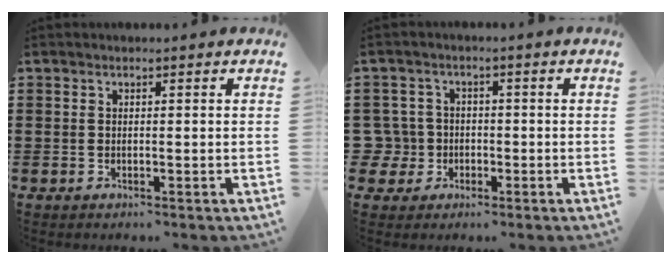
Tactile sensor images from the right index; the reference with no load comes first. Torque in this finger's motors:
{"motor_torque": [0.17, 0.17, 0.06, 0.00]}